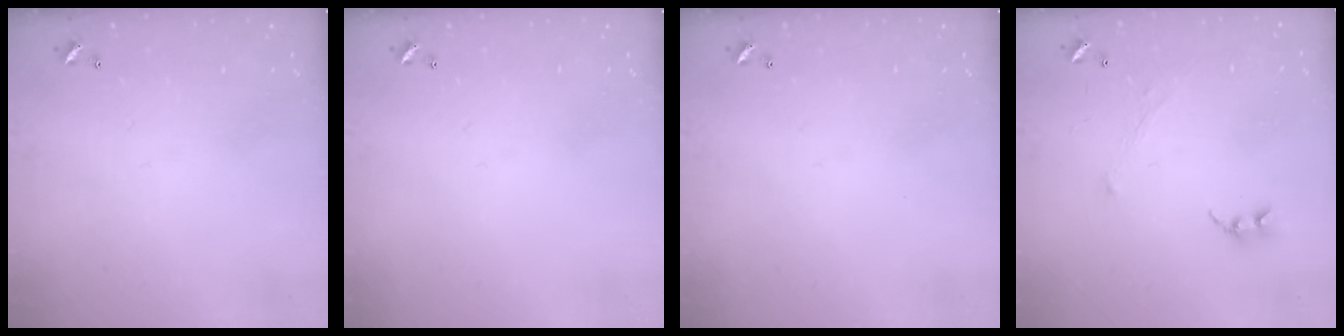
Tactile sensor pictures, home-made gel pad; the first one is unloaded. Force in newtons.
{"total": 0.0}
{"total": 0.0}
{"total": 0.7, "press": 0.0, "slide": 0.7}